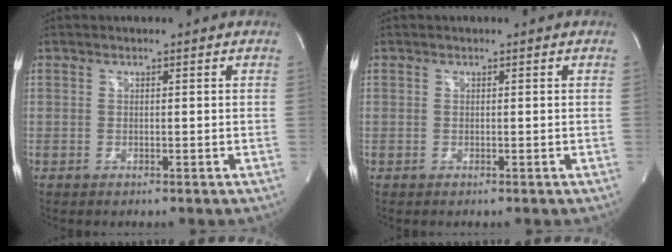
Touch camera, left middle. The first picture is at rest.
{"total": 0.0}